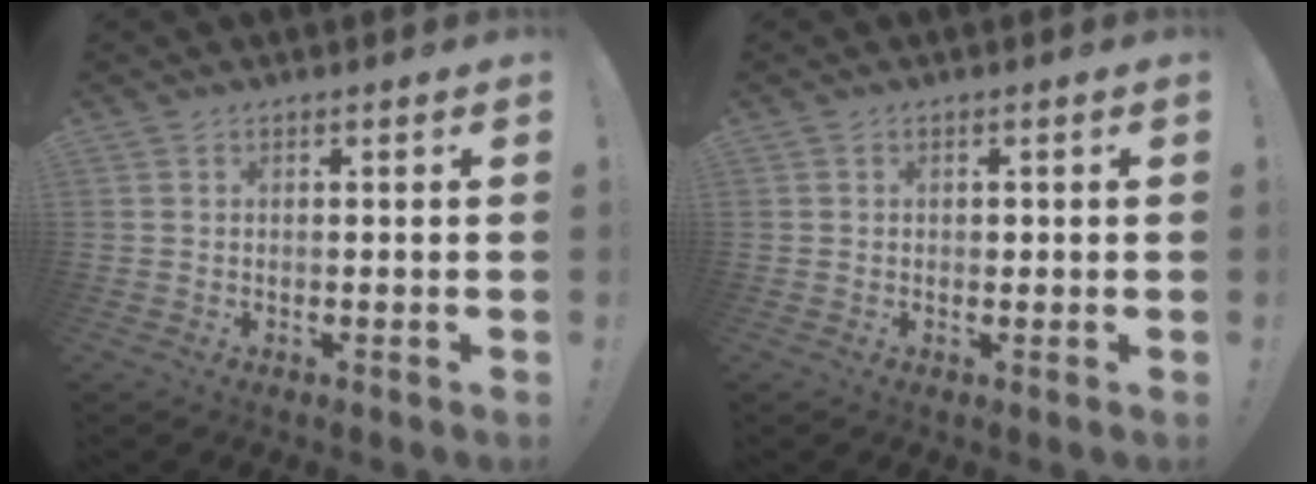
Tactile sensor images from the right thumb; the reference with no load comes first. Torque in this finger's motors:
{"motor_torque": [-0.16, -0.06, 0.01, -0.09, 0.00]}